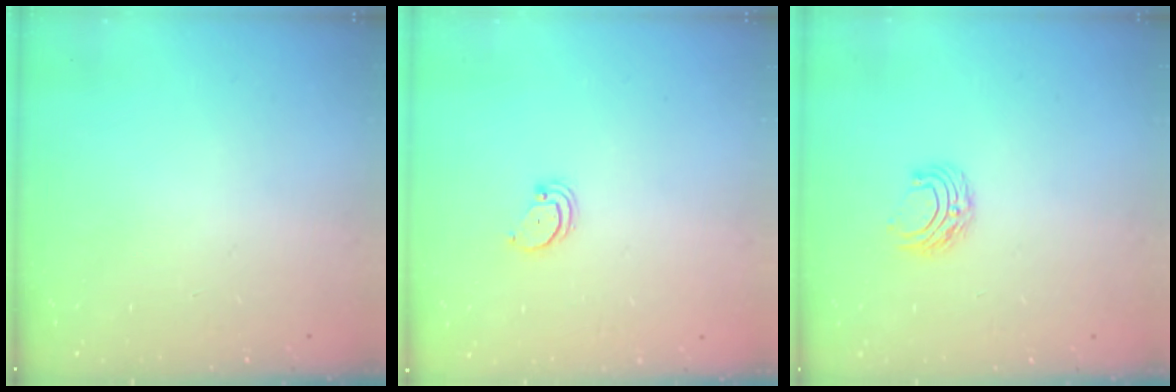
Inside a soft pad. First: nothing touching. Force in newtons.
{"total": 2.1, "press": 2.1, "slide": 0.2}
{"total": 6.2, "press": 6.2, "slide": 0.5}